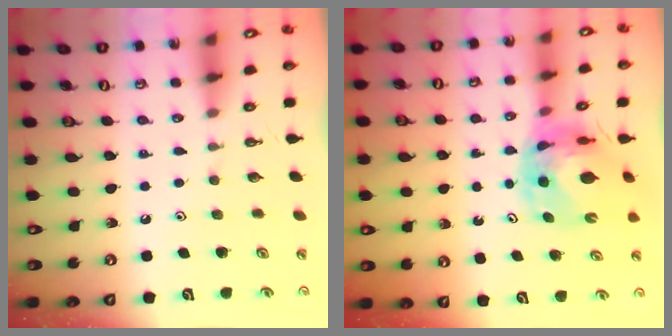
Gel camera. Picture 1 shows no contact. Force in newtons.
{"total": 11.2, "press": 11.1, "slide": 1.2}